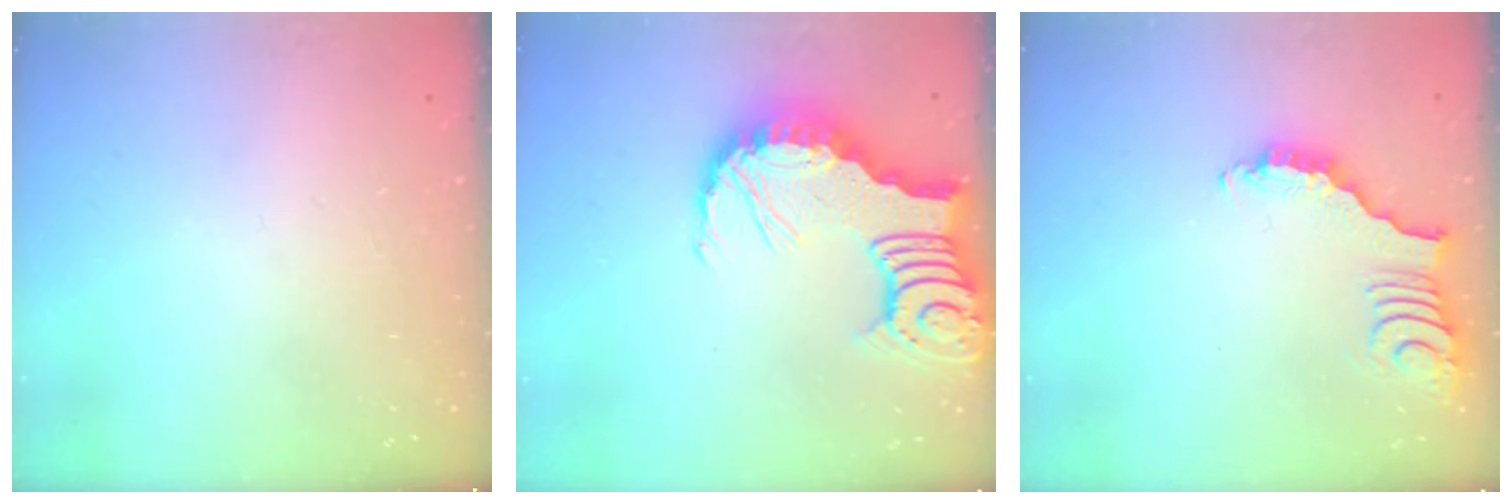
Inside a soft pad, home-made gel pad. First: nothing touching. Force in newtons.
{"total": 13.7, "press": 13.6, "slide": 1.9}
{"total": 2.0, "press": 2.0, "slide": 0.2}